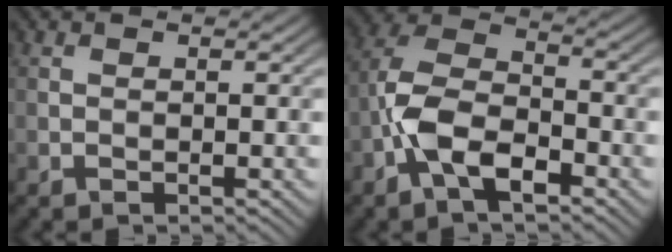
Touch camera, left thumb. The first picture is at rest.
{"total": 8.8, "force": [-4.0, 4.4, 6.5], "torque": [-0.130, 0.009, -0.097]}